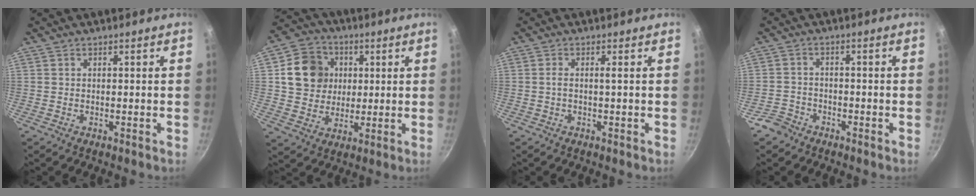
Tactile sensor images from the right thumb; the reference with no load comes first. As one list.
[{"total": 12.1, "force": [2.5, 10.7, 5.1], "torque": [-0.058, 0.009, 0.040]}, {"total": 1.6, "force": [-0.2, 0.0, 1.6], "torque": [-0.036, 0.001, -0.006]}, {"total": 3.7, "force": [-2.8, 2.4, 0.6], "torque": [-0.006, 0.035, -0.053]}]